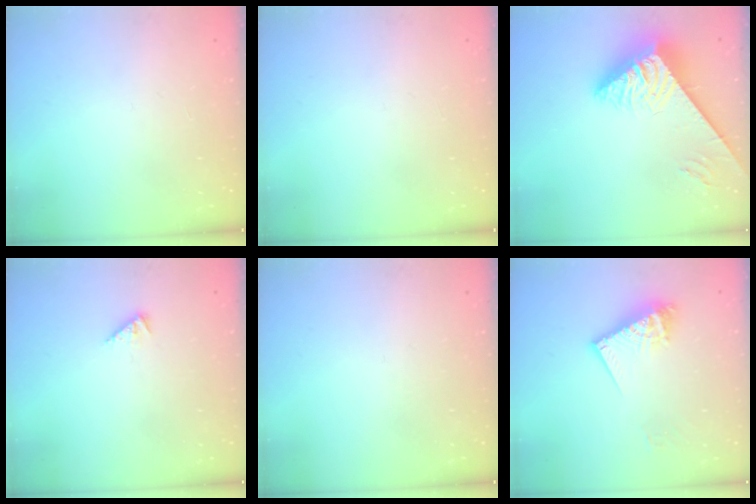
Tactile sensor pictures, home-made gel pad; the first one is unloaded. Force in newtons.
{"total": 0.0}
{"total": 6.7, "press": 6.6, "slide": 0.8}
{"total": 1.9, "press": 1.9, "slide": 0.4}
{"total": 0.0}
{"total": 11.7, "press": 11.7, "slide": 1.3}